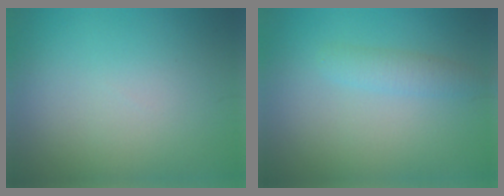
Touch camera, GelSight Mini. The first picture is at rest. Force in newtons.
{"total": 1.9, "press": 1.9, "slide": 0.1}